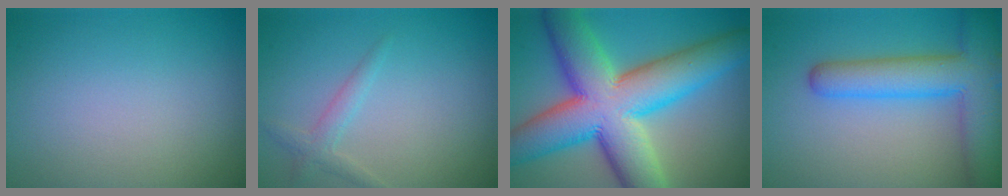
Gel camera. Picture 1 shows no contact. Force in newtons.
{"total": 1.6, "press": 1.6, "slide": 0.1}
{"total": 14.0, "press": 14.0, "slide": 0.5}
{"total": 6.5, "press": 6.5, "slide": 0.3}